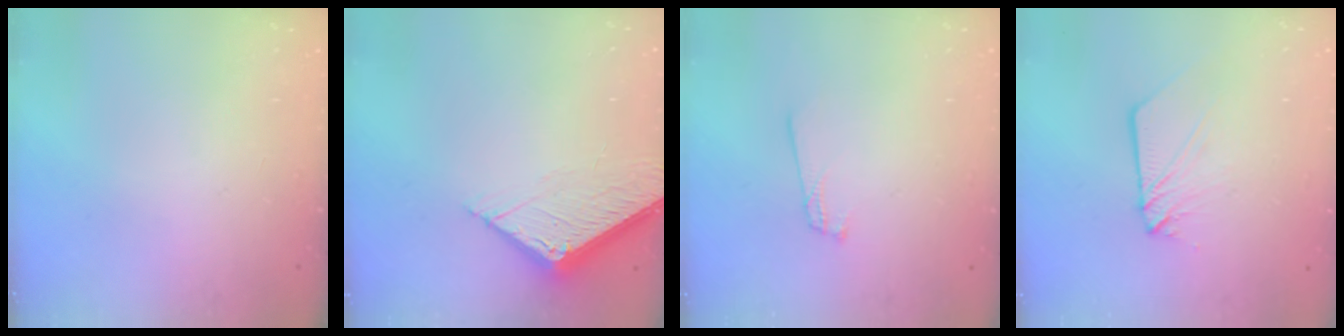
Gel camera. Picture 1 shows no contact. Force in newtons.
{"total": 8.5, "press": 8.4, "slide": 1.0}
{"total": 1.3, "press": 1.3, "slide": 0.1}
{"total": 5.2, "press": 5.2, "slide": 0.7}